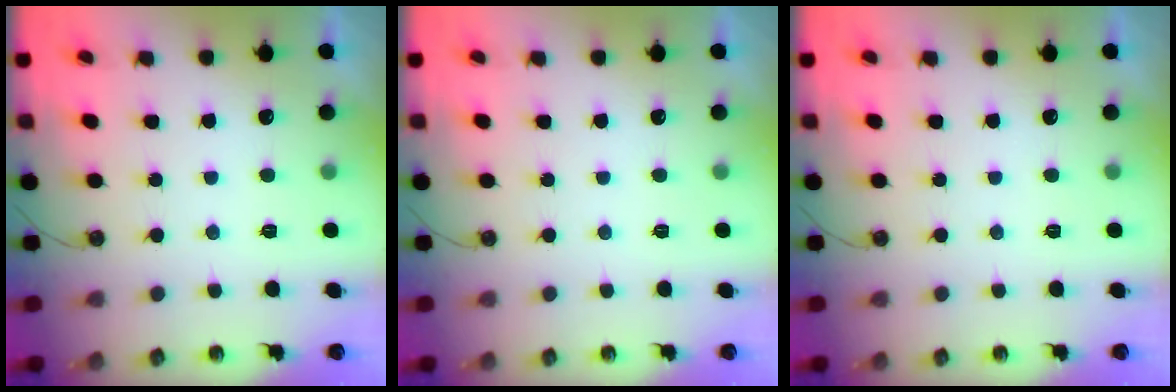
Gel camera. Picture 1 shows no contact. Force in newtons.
{"total": 0.0}
{"total": 0.0}